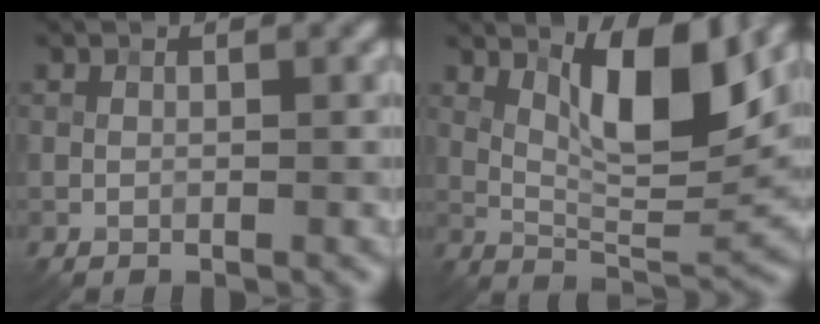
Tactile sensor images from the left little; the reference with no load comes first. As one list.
[{"total": 8.9, "force": [3.2, 2.8, 7.8], "torque": [-0.124, -0.005, 0.052]}]